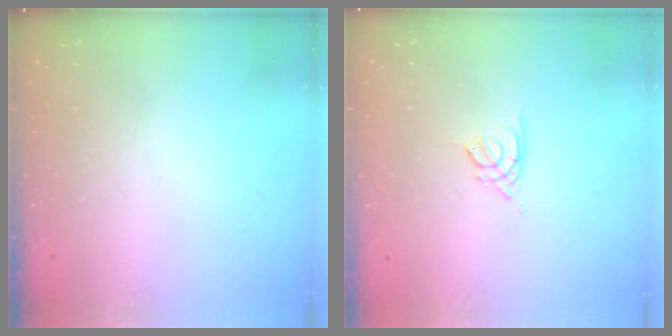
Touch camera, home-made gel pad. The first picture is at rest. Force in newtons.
{"total": 2.6, "press": 2.6, "slide": 0.3}